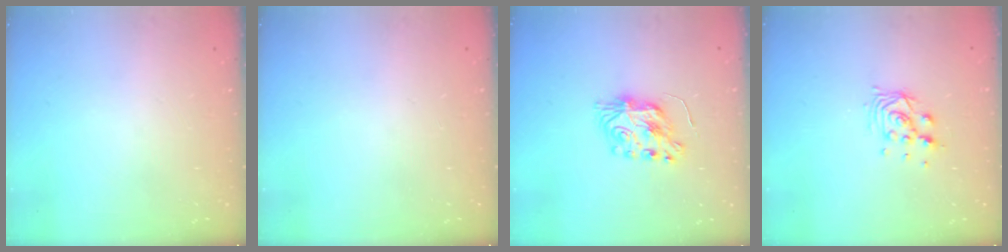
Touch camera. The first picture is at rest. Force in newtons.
{"total": 0.0}
{"total": 7.9, "press": 7.9, "slide": 0.5}
{"total": 8.2, "press": 8.1, "slide": 0.5}